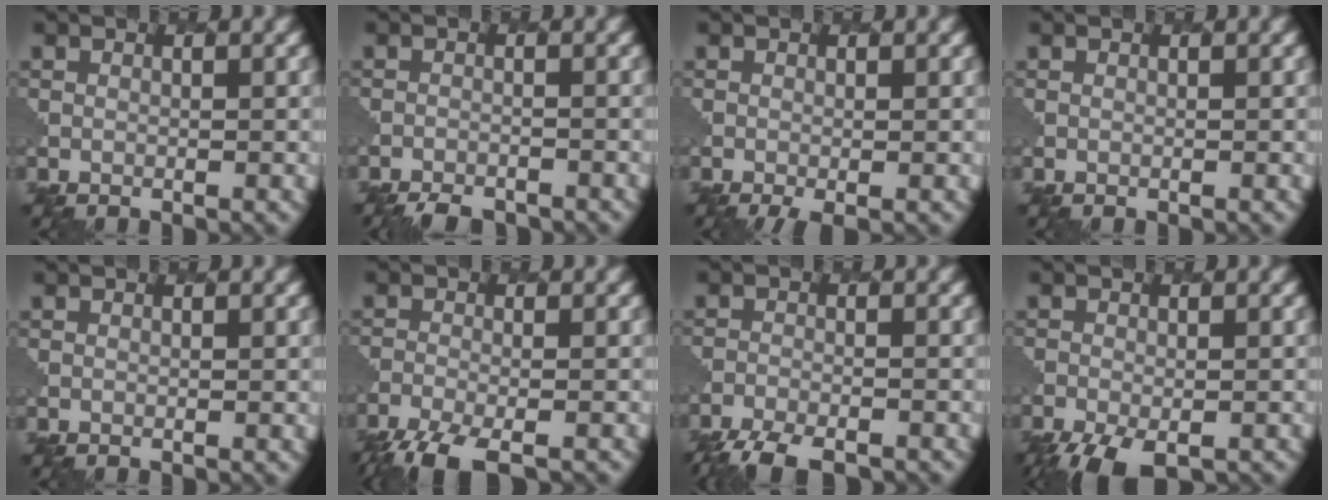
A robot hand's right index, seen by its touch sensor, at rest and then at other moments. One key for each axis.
{"total": 4.4, "fx": -4.2, "fy": 1.0, "fz": 0.8, "tx": -0.015, "ty": -0.010, "tz": -0.063}
{"total": 1.8, "fx": -0.9, "fy": 0.3, "fz": 1.5, "tx": -0.024, "ty": 0.000, "tz": -0.015}
{"total": 0.0}
{"total": 0.0}
{"total": 6.7, "fx": -5.6, "fy": 1.4, "fz": 3.4, "tx": -0.063, "ty": -0.022, "tz": -0.097}
{"total": 6.7, "fx": -6.2, "fy": 1.4, "fz": 2.2, "tx": -0.045, "ty": -0.020, "tz": -0.101}
{"total": 6.0, "fx": -4.5, "fy": 1.9, "fz": 3.4, "tx": -0.057, "ty": -0.019, "tz": -0.074}